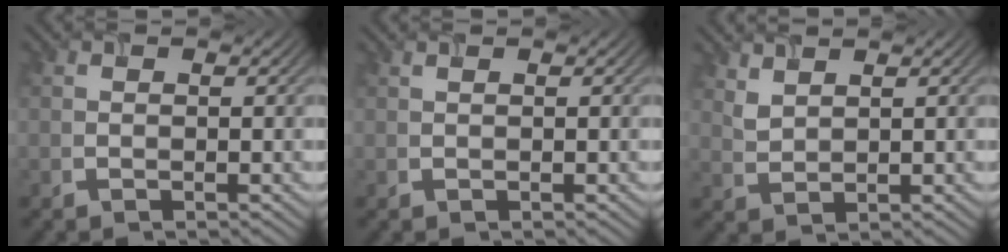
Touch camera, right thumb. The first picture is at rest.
{"total": 0.5, "force": [0.4, 0.0, 0.3], "torque": [-0.011, 0.006, 0.006]}
{"total": 2.5, "force": [2.0, 0.8, 1.2], "torque": [-0.034, -0.001, 0.050]}